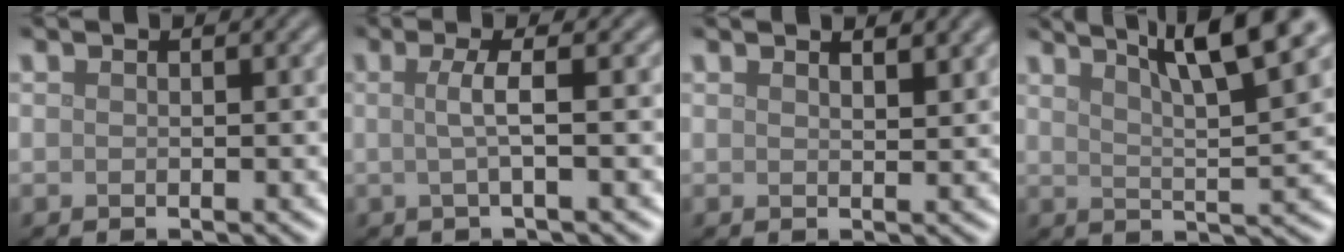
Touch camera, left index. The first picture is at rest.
{"total": 2.4, "force": [0.1, 0.6, 2.4], "torque": [-0.042, 0.002, -0.005]}
{"total": 1.7, "force": [1.4, 0.4, 0.8], "torque": [-0.008, 0.001, 0.022]}
{"total": 10.1, "force": [5.9, 2.2, 7.9], "torque": [-0.088, 0.027, 0.074]}